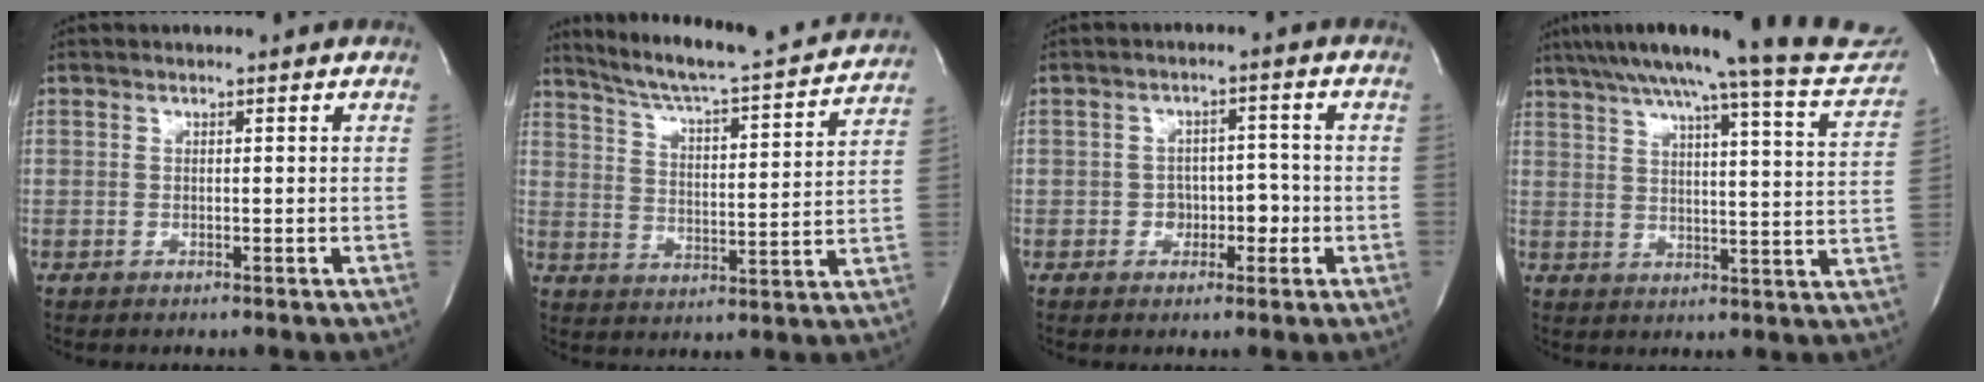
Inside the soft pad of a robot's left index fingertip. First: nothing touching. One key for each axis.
{"total": 19.7, "fx": 18.2, "fy": 1.2, "fz": 7.6, "tx": -0.121, "ty": -0.025, "tz": 0.248}
{"total": 4.1, "fx": -1.7, "fy": 2.9, "fz": 2.5, "tx": -0.026, "ty": 0.012, "tz": -0.024}
{"total": 21.7, "fx": 19.2, "fy": 0.2, "fz": 10.2, "tx": -0.153, "ty": -0.045, "tz": 0.236}